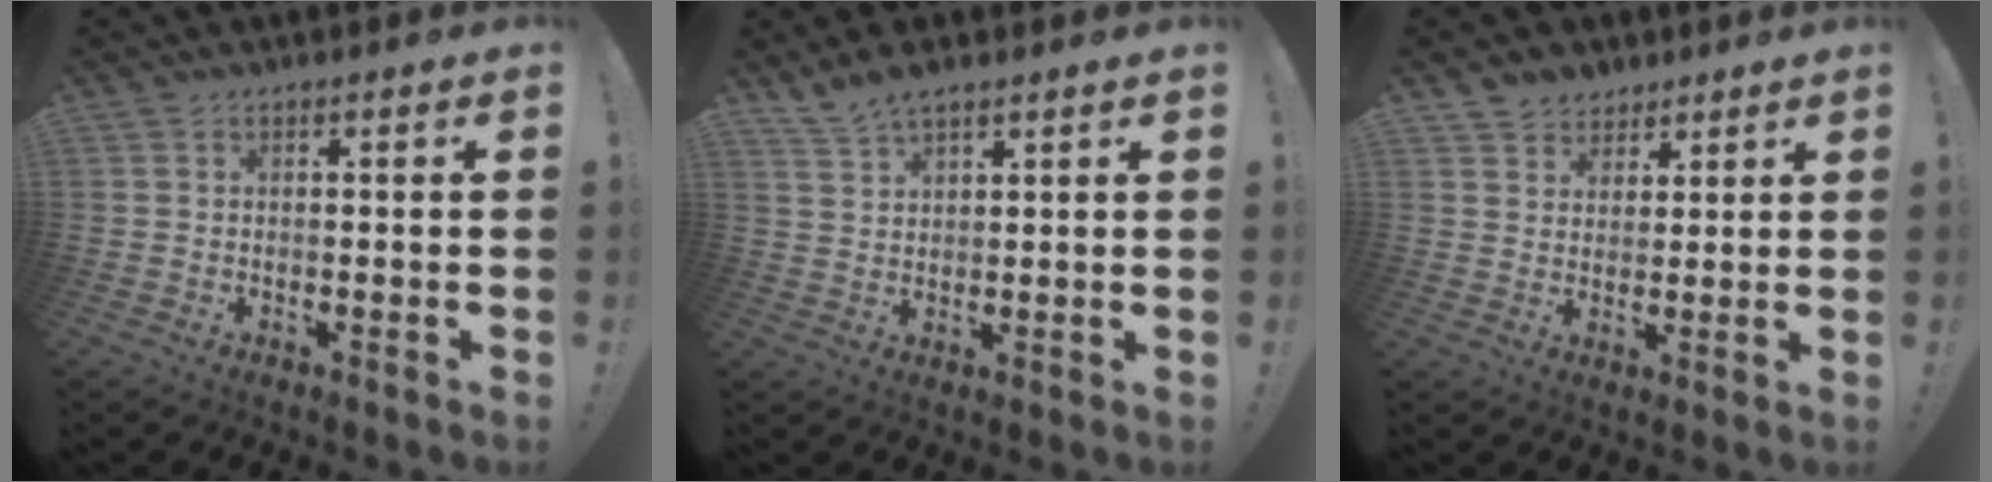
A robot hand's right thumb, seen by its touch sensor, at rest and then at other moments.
{"total": 5.3, "force": [4.4, 1.7, 2.4], "torque": [-0.044, -0.024, 0.082]}
{"total": 5.3, "force": [3.7, 3.8, -0.1], "torque": [-0.003, -0.028, 0.072]}